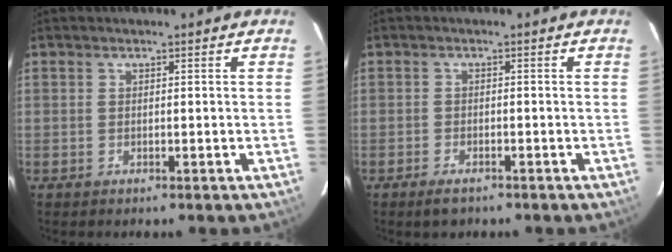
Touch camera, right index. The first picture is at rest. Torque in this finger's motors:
{"motor_torque": [0.26, -0.29, 0.11, 0.01]}